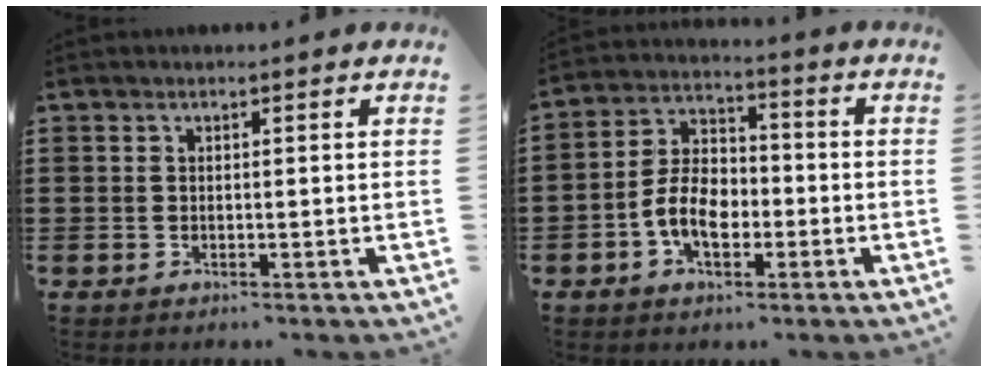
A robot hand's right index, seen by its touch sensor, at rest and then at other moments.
{"total": 7.5, "force": [-2.3, 4.6, 5.4], "torque": [-0.131, 0.004, -0.050]}